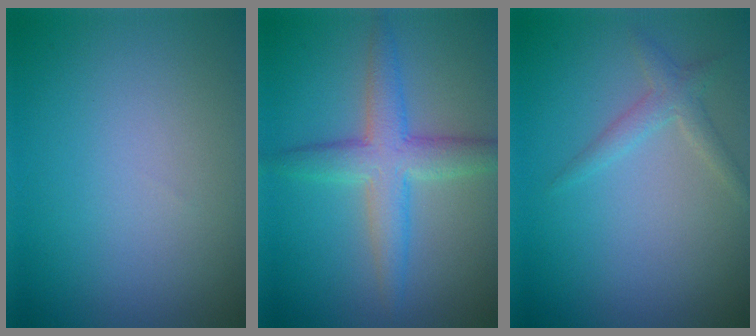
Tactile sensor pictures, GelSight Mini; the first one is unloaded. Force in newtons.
{"total": 4.6, "press": 4.6, "slide": 0.1}
{"total": 1.7, "press": 1.7, "slide": 0.0}